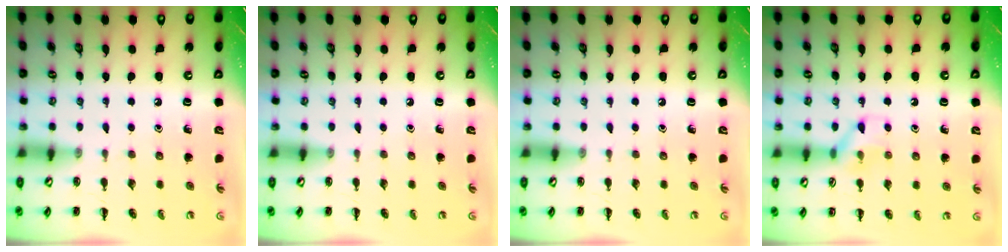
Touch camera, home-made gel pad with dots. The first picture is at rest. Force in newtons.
{"total": 0.0}
{"total": 0.0}
{"total": 7.2, "press": 7.2, "slide": 0.7}